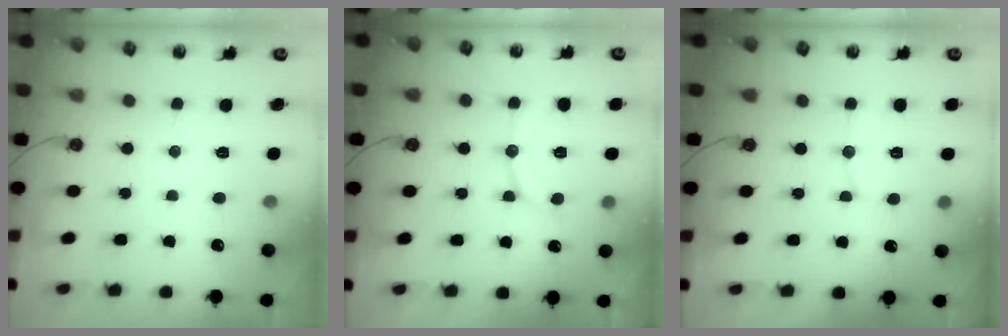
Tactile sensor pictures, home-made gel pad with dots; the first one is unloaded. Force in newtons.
{"total": 9.8, "press": 9.8, "slide": 0.9}
{"total": 6.4, "press": 6.4, "slide": 0.4}